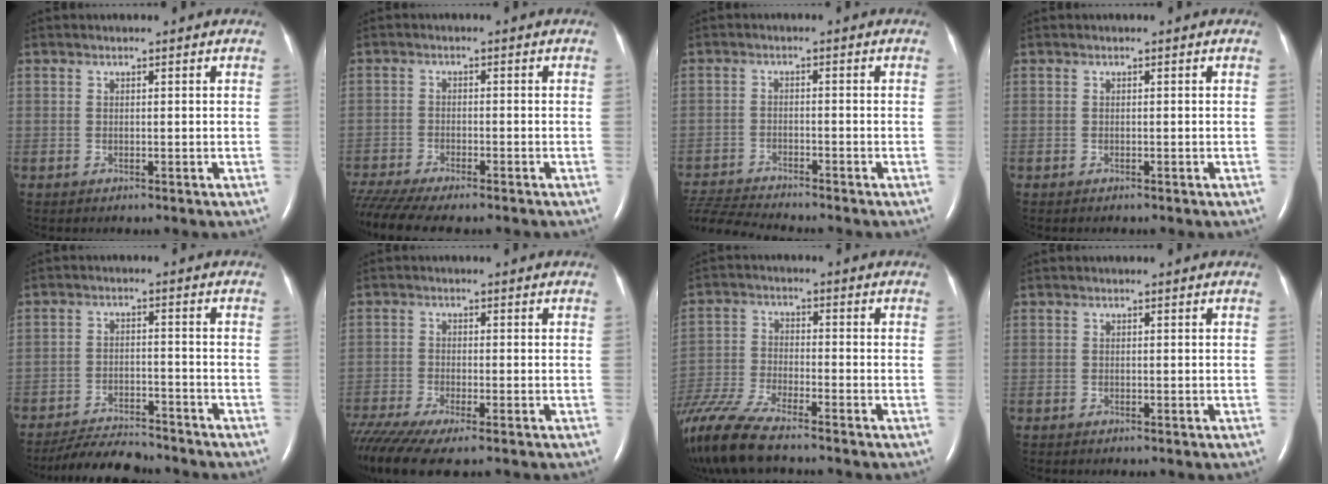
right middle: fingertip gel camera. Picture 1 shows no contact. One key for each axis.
{"total": 10.9, "fx": -9.5, "fy": 1.4, "fz": 5.2, "tx": -0.087, "ty": -0.010, "tz": -0.149}
{"total": 8.5, "fx": -8.2, "fy": -0.4, "fz": 2.1, "tx": -0.042, "ty": -0.009, "tz": -0.146}
{"total": 0.0}
{"total": 9.1, "fx": -8.6, "fy": 1.4, "fz": 2.5, "tx": -0.038, "ty": -0.012, "tz": -0.141}
{"total": 9.2, "fx": -7.0, "fy": 1.1, "fz": 5.8, "tx": -0.108, "ty": -0.016, "tz": -0.122}
{"total": 12.6, "fx": -10.5, "fy": 1.5, "fz": 6.8, "tx": -0.145, "ty": -0.029, "tz": -0.197}
{"total": 0.0}